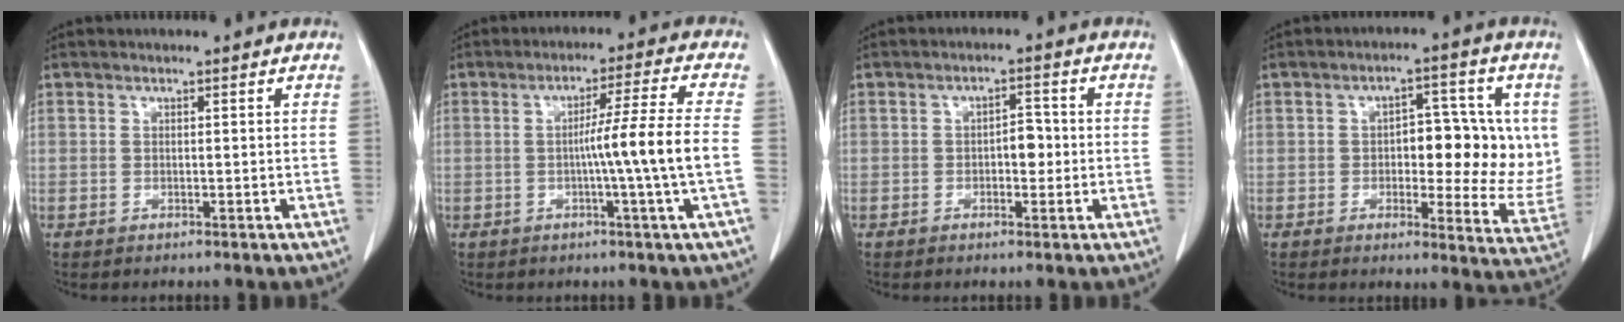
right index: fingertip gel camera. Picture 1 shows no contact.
{"total": 8.9, "force": [-1.4, -2.4, 8.5], "torque": [-0.133, 0.000, -0.021]}
{"total": 3.0, "force": [-0.4, 1.5, 2.5], "torque": [-0.031, 0.007, -0.006]}
{"total": 12.7, "force": [1.1, 5.8, 11.2], "torque": [-0.131, 0.012, 0.019]}